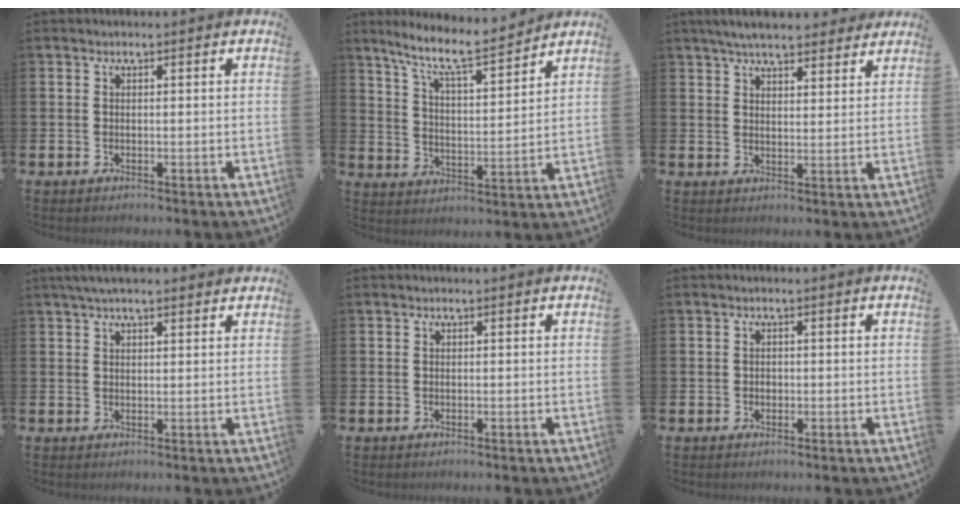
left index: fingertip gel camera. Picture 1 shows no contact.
{"total": 8.9, "force": [7.9, 0.9, 3.9], "torque": [-0.099, -0.047, 0.137]}
{"total": 5.9, "force": [5.6, 1.0, 1.5], "torque": [-0.043, -0.017, 0.104]}
{"total": 3.3, "force": [2.7, 0.8, 1.7], "torque": [-0.036, 0.000, 0.050]}
{"total": 0.0}
{"total": 0.7, "force": [0.0, 0.7, 0.3], "torque": [-0.006, 0.006, -0.002]}